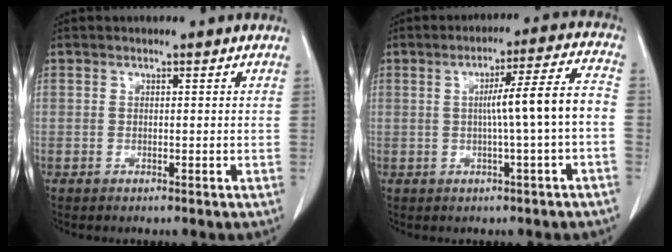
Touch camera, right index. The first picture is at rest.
{"total": 8.3, "force": [-0.9, -0.9, 8.2], "torque": [-0.123, 0.017, -0.010]}